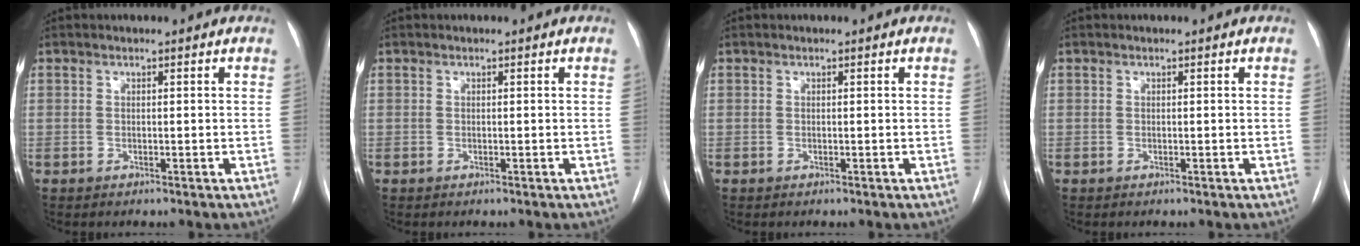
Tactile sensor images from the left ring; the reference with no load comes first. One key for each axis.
{"total": 0.0}
{"total": 0.0}
{"total": 0.0}